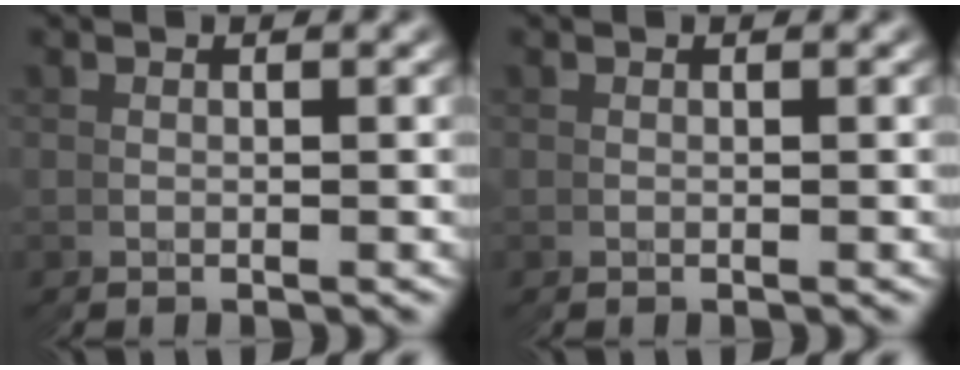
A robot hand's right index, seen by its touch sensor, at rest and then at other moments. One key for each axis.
{"total": 0.0}